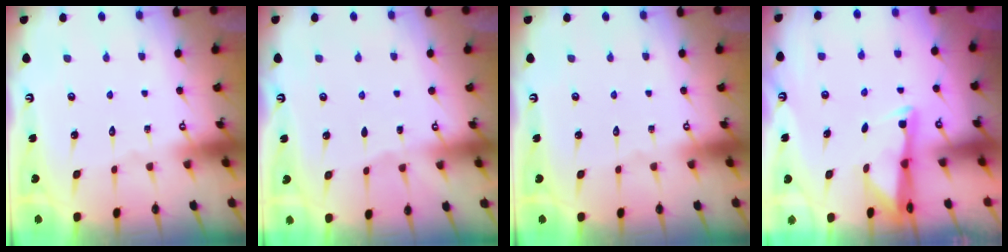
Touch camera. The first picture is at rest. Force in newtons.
{"total": 1.5, "press": 1.4, "slide": 0.2}
{"total": 0.0}
{"total": 2.9, "press": 2.9, "slide": 0.5}